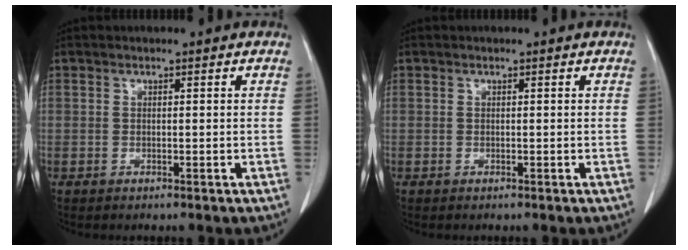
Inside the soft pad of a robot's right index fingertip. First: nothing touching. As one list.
[{"total": 0.0}]